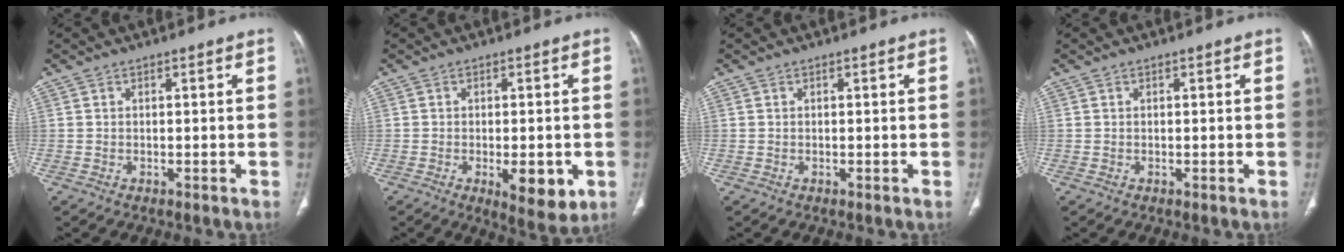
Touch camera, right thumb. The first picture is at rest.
{"total": 8.4, "force": [-2.4, 3.4, 7.3], "torque": [-0.086, -0.011, -0.024]}
{"total": 0.0}
{"total": 0.0}